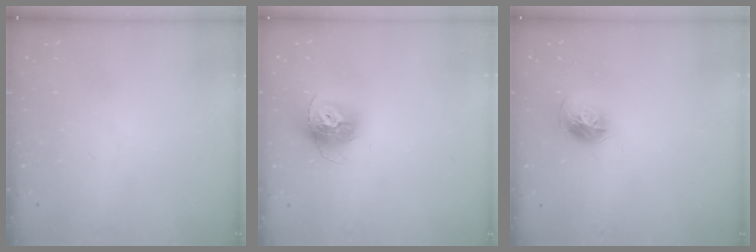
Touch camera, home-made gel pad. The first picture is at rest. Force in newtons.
{"total": 13.2, "press": 13.1, "slide": 1.3}
{"total": 10.0, "press": 9.9, "slide": 1.2}